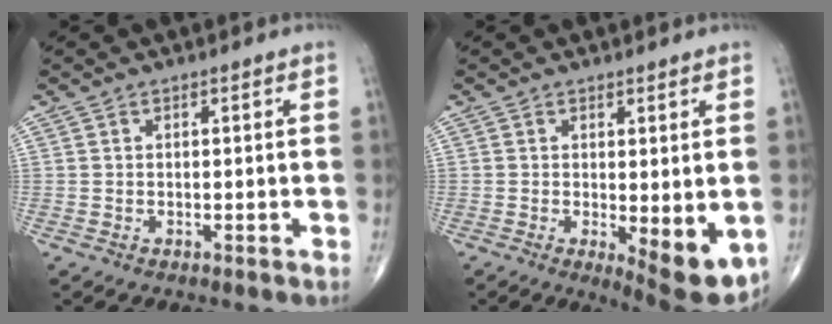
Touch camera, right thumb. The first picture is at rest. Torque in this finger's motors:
{"motor_torque": [-0.45, 0.47, 0.59, 0.49, 0.07]}